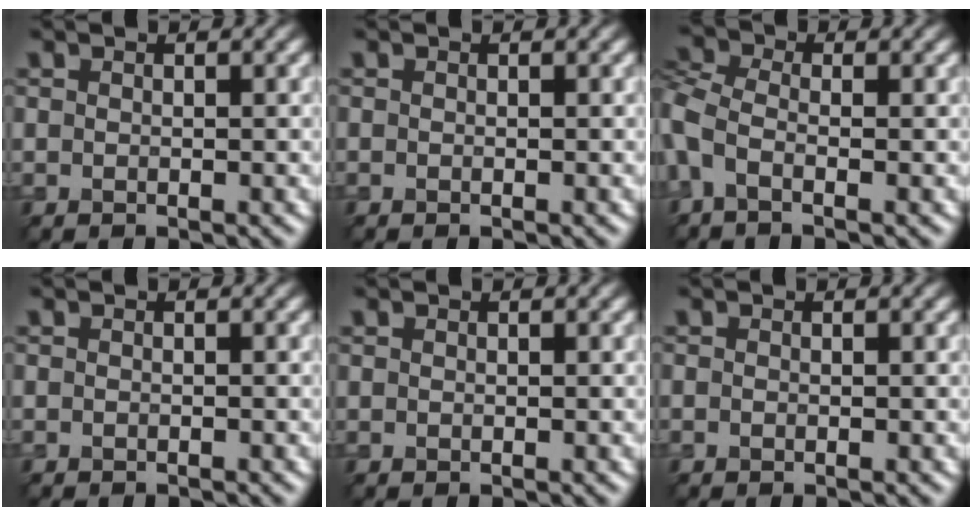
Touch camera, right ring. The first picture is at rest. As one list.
[{"total": 0.0}, {"total": 3.5, "force": [-1.3, 1.7, 2.7], "torque": [-0.073, -0.001, -0.045]}, {"total": 0.9, "force": [-0.9, 0.1, 0.1], "torque": [0.001, -0.006, -0.014]}, {"total": 0.0}, {"total": 0.0}]